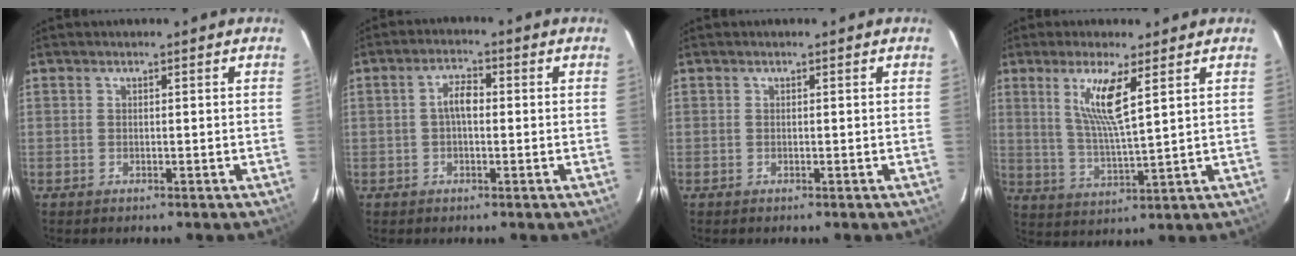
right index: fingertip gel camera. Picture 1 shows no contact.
{"total": 3.7, "force": [-0.1, 1.7, 3.2], "torque": [-0.062, 0.013, -0.002]}
{"total": 0.0}
{"total": 8.6, "force": [4.0, 0.5, 7.6], "torque": [-0.147, -0.012, 0.079]}